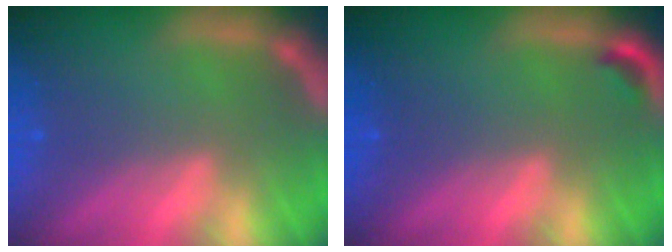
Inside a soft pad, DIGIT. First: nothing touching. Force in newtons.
{"total": 0.9}